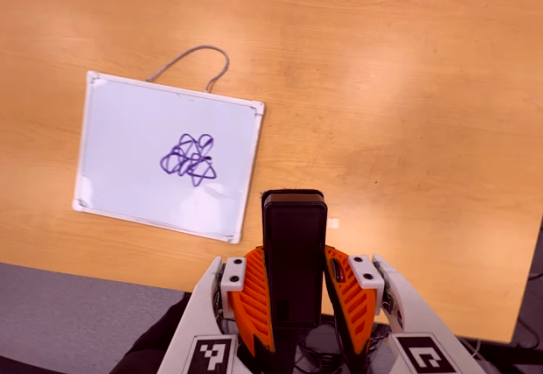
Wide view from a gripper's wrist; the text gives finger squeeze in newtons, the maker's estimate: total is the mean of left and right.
{"total": 4.0, "left": 2.6, "right": 5.4}